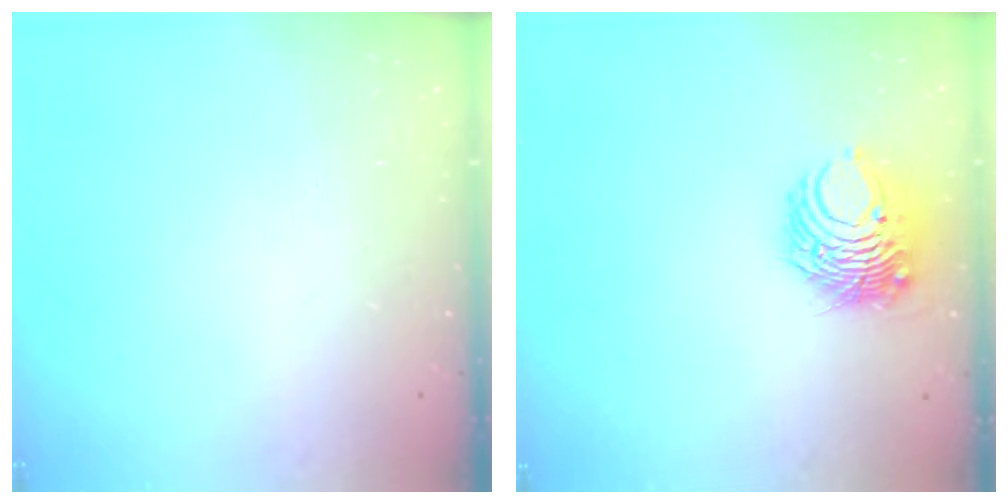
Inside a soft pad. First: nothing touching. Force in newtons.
{"total": 8.4, "press": 8.4, "slide": 0.5}